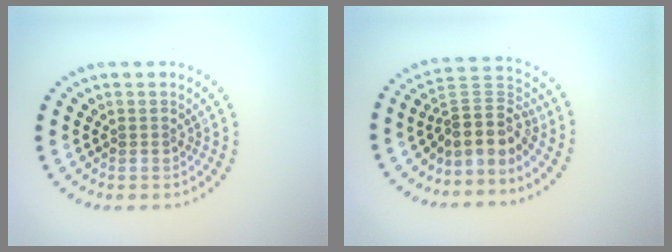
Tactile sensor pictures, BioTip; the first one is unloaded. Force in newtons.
{"total": 4.1, "press": 3.1, "slide": 2.7}